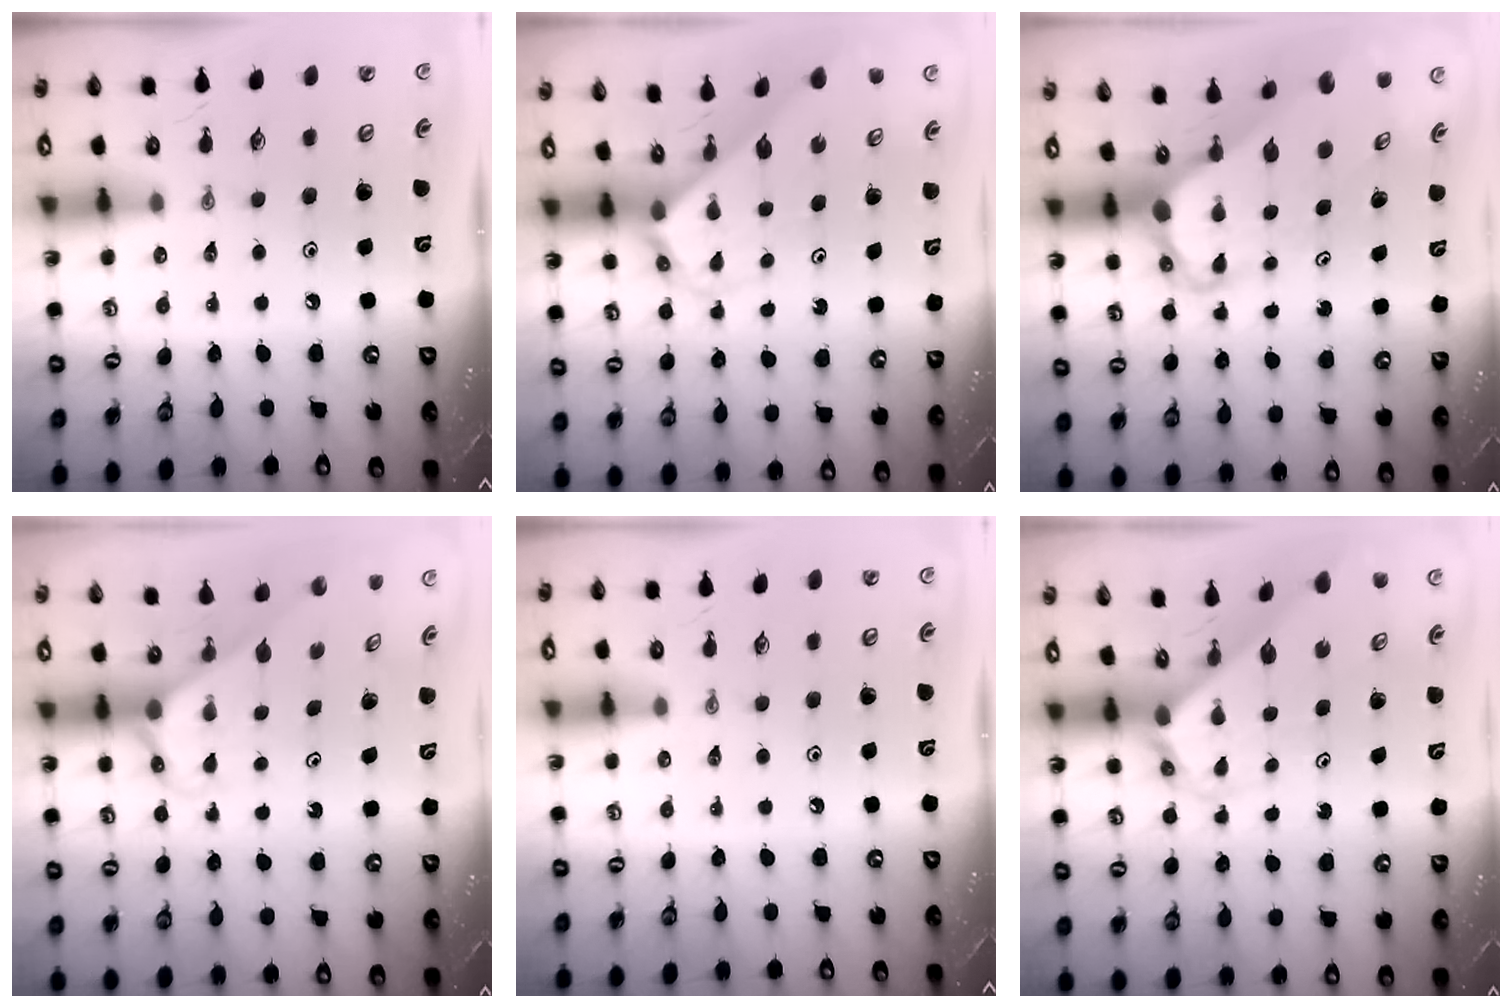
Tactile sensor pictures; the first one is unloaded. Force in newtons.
{"total": 2.8, "press": 2.8, "slide": 0.2}
{"total": 4.8, "press": 4.8, "slide": 0.4}
{"total": 2.7, "press": 2.7, "slide": 0.2}
{"total": 0.0}
{"total": 2.4, "press": 2.4, "slide": 0.2}